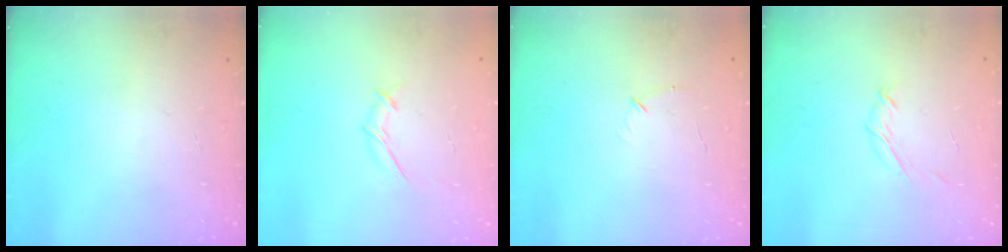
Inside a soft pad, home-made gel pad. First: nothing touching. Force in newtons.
{"total": 5.6, "press": 5.6, "slide": 0.2}
{"total": 4.3, "press": 4.1, "slide": 1.1}
{"total": 4.7, "press": 4.6, "slide": 0.9}